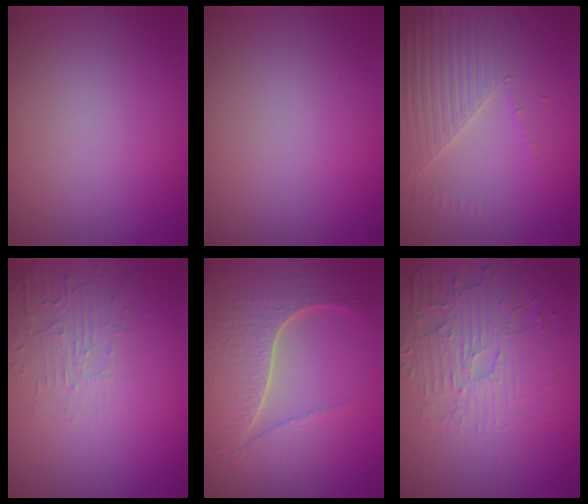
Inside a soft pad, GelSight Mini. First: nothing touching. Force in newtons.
{"total": 0.0}
{"total": 4.0, "press": 3.7, "slide": 1.5}
{"total": 1.9, "press": 0.8, "slide": 1.7}
{"total": 7.5, "press": 5.6, "slide": 5.0}
{"total": 4.7, "press": 3.7, "slide": 2.9}